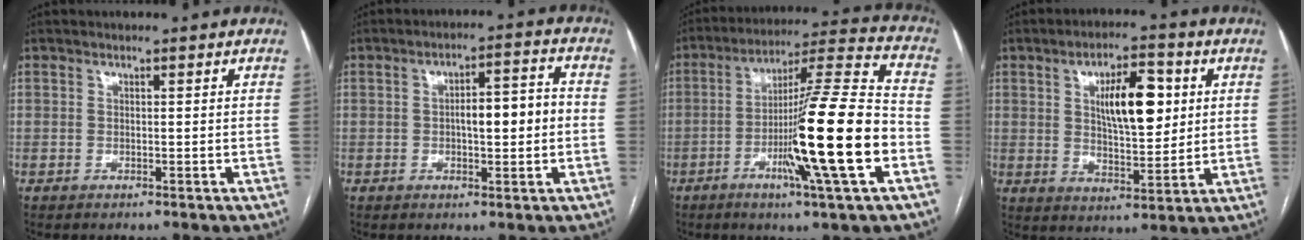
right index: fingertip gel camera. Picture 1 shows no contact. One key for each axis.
{"total": 6.9, "fx": -0.3, "fy": 1.8, "fz": 6.6, "tx": -0.103, "ty": 0.020, "tz": -0.003}
{"total": 19.3, "fx": -5.6, "fy": -0.7, "fz": 18.5, "tx": -0.307, "ty": -0.008, "tz": -0.099}
{"total": 11.0, "fx": 2.9, "fy": 3.9, "fz": 9.9, "tx": -0.161, "ty": 0.008, "tz": 0.052}